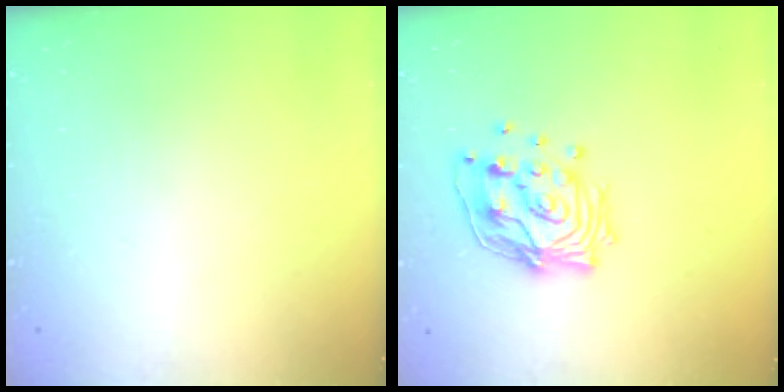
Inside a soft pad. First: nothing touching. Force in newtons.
{"total": 15.0, "press": 14.9, "slide": 2.0}